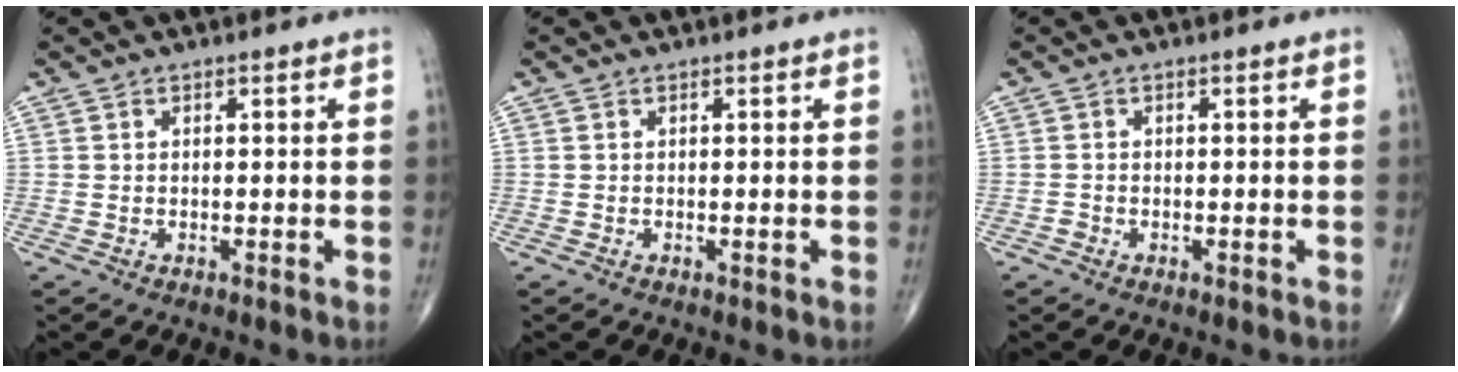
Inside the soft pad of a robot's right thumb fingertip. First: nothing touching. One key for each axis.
{"total": 0.0}
{"total": 0.6, "fx": -0.4, "fy": 0.4, "fz": 0.2, "tx": -0.005, "ty": 0.000, "tz": -0.010}